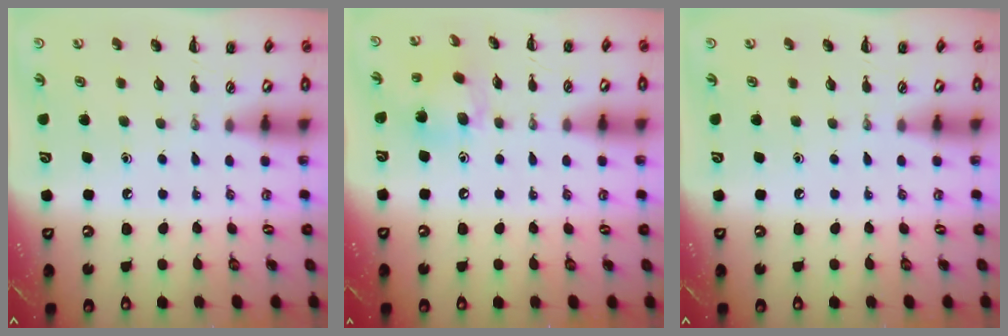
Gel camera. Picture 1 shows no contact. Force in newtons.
{"total": 11.1, "press": 10.7, "slide": 2.6}
{"total": 0.0}